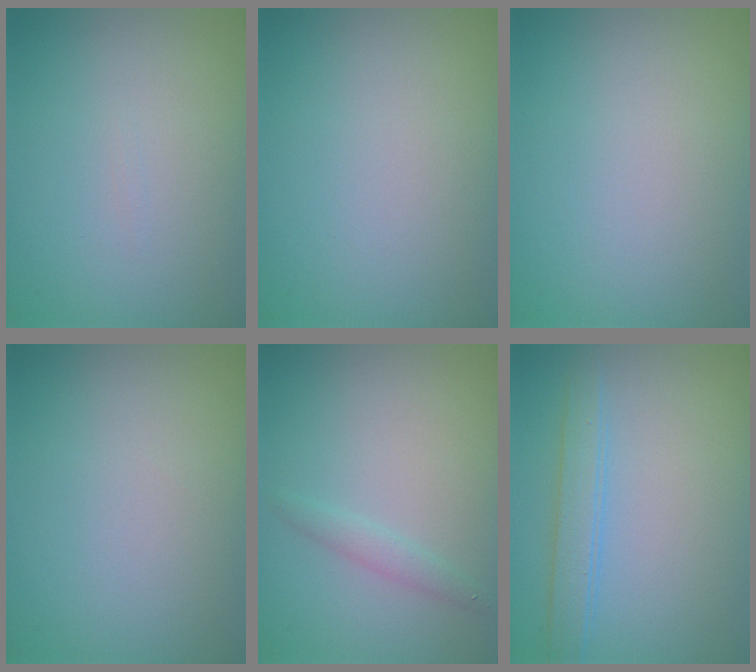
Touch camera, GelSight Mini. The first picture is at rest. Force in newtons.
{"total": 0.0}
{"total": 0.0}
{"total": 0.0}
{"total": 1.2, "press": 1.2, "slide": 0.0}
{"total": 2.6, "press": 2.6, "slide": 0.0}